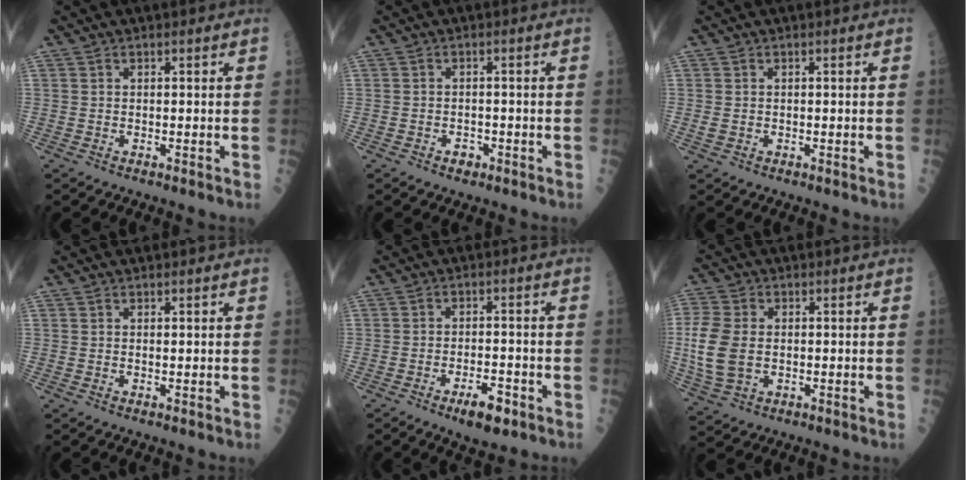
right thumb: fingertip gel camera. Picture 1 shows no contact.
{"total": 1.7, "force": [-0.9, 1.3, 0.6], "torque": [0.003, 0.008, -0.012]}
{"total": 1.2, "force": [-0.1, 1.0, 0.6], "torque": [-0.011, 0.004, 0.001]}
{"total": 0.0}
{"total": 5.9, "force": [-3.2, 2.2, 4.5], "torque": [-0.057, 0.014, -0.047]}
{"total": 10.1, "force": [-0.4, 6.7, 7.6], "torque": [-0.176, 0.002, -0.007]}